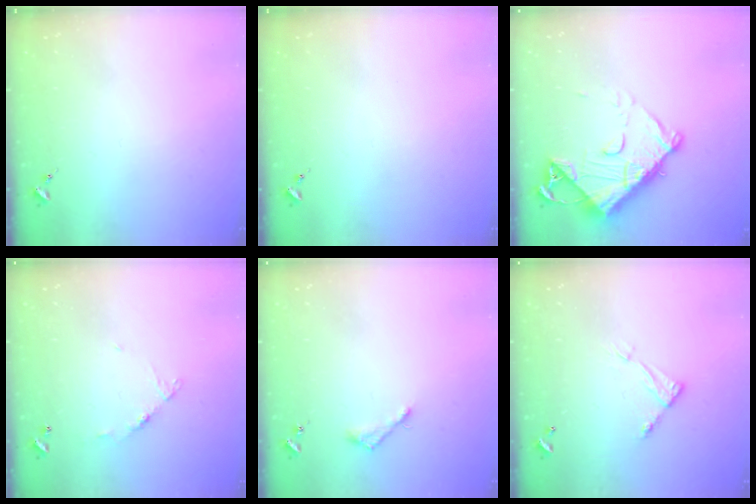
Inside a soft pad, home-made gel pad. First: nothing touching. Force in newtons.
{"total": 0.0}
{"total": 15.0, "press": 14.9, "slide": 1.7}
{"total": 6.5, "press": 6.5, "slide": 0.4}
{"total": 3.9, "press": 3.9, "slide": 0.3}
{"total": 7.0, "press": 7.0, "slide": 0.3}